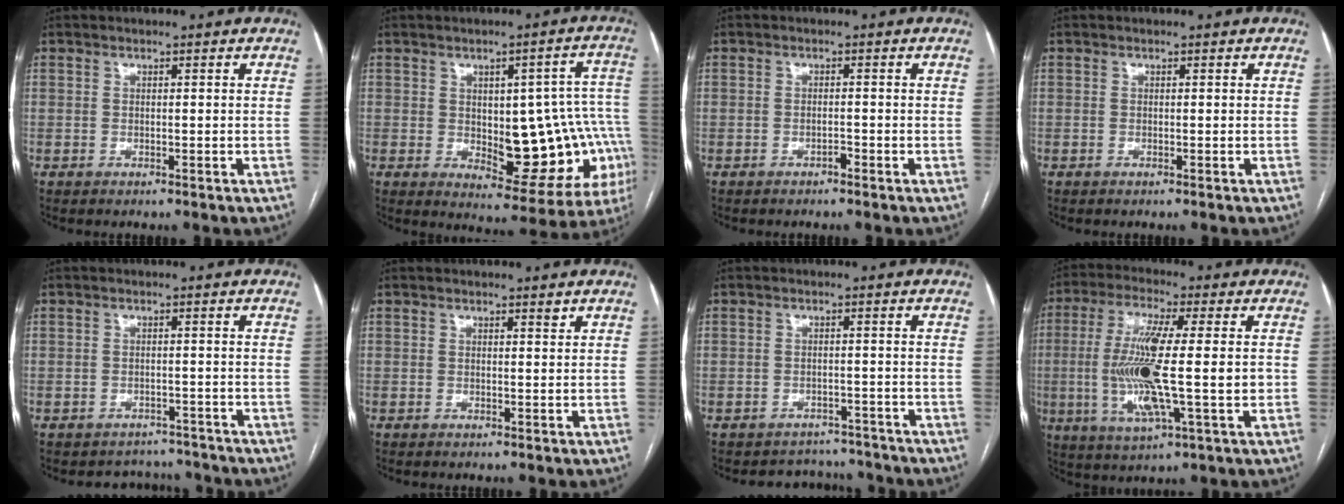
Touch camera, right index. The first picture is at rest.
{"total": 17.8, "force": [-1.9, 7.1, 16.2], "torque": [-0.147, 0.026, -0.002]}
{"total": 0.9, "force": [-0.7, 0.3, 0.5], "torque": [-0.009, 0.001, -0.012]}
{"total": 0.0}
{"total": 3.9, "force": [-3.5, 1.5, -1.0], "torque": [0.015, 0.020, -0.047]}
{"total": 0.7, "force": [0.5, 0.1, 0.4], "torque": [-0.008, -0.003, 0.006]}
{"total": 4.7, "force": [-4.3, 1.7, -1.2], "torque": [0.019, 0.021, -0.056]}
{"total": 14.4, "force": [-0.8, 1.4, 14.3], "torque": [-0.283, -0.008, -0.017]}